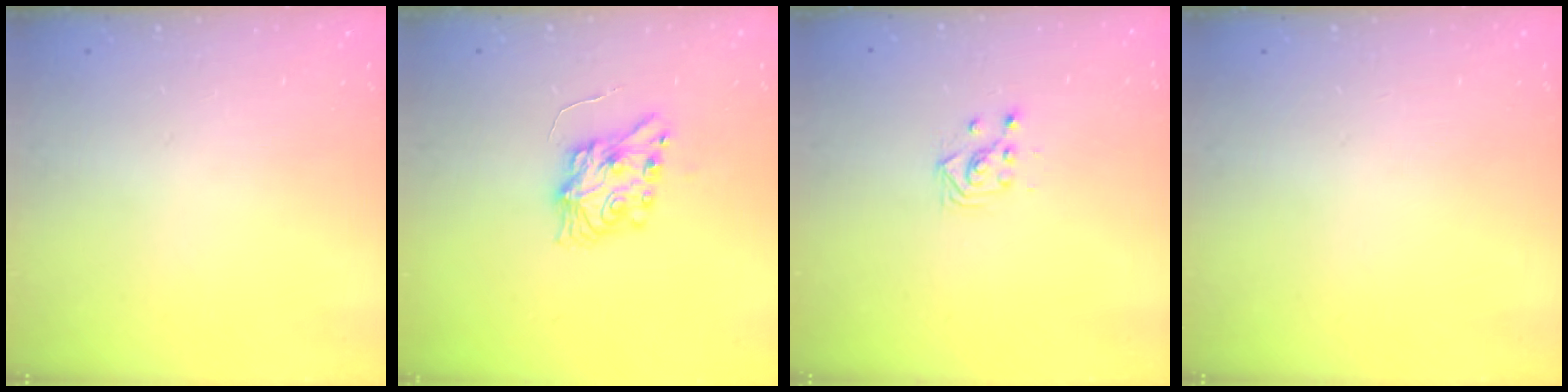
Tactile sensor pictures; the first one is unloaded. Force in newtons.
{"total": 7.7, "press": 7.7, "slide": 0.8}
{"total": 3.0, "press": 3.0, "slide": 0.1}
{"total": 0.0}